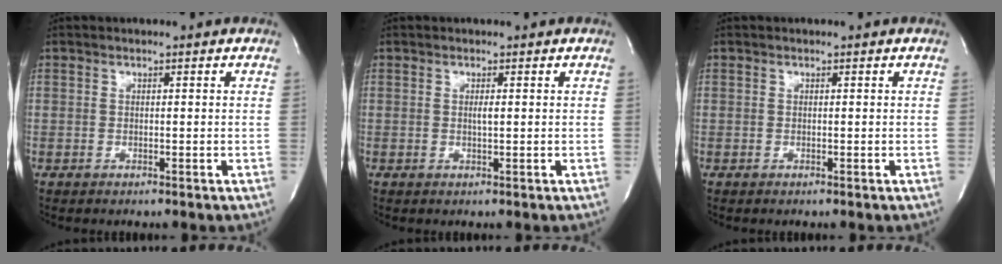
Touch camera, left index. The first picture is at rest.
{"total": 0.8, "force": [-0.2, 0.0, 0.7], "torque": [-0.017, -0.011, -0.004]}
{"total": 0.0}